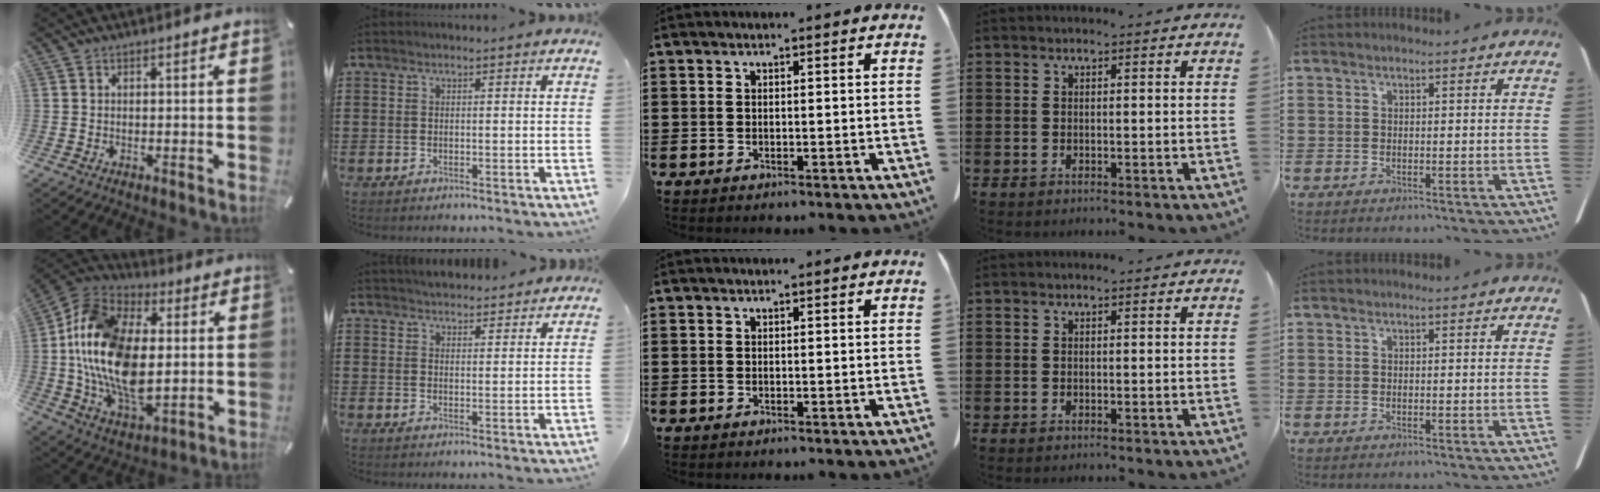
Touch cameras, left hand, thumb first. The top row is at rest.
{"thumb": {"total": 20.8, "force": [0.3, 13.5, 15.8], "torque": [-0.364, 0.001, 0.003]}, "index": {"total": 2.9, "force": [2.9, 0.2, -0.2], "torque": [-0.005, -0.006, 0.053]}}